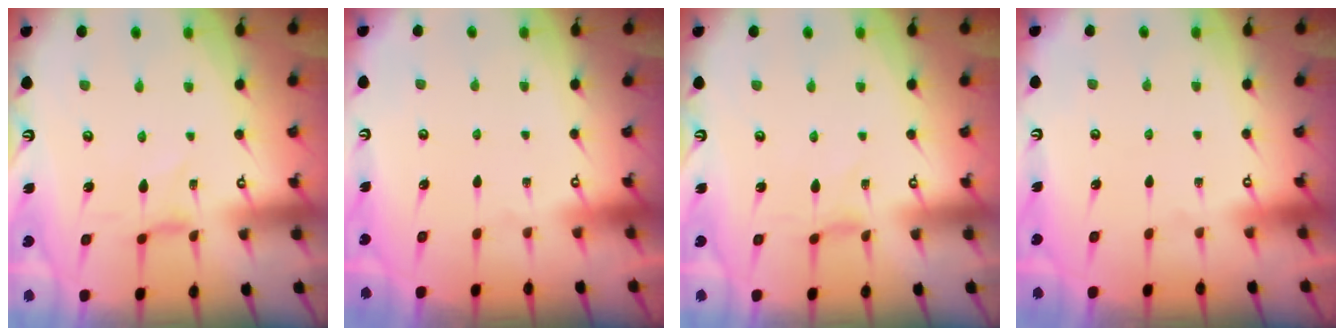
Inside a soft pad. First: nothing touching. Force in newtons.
{"total": 0.0}
{"total": 0.0}
{"total": 0.0}